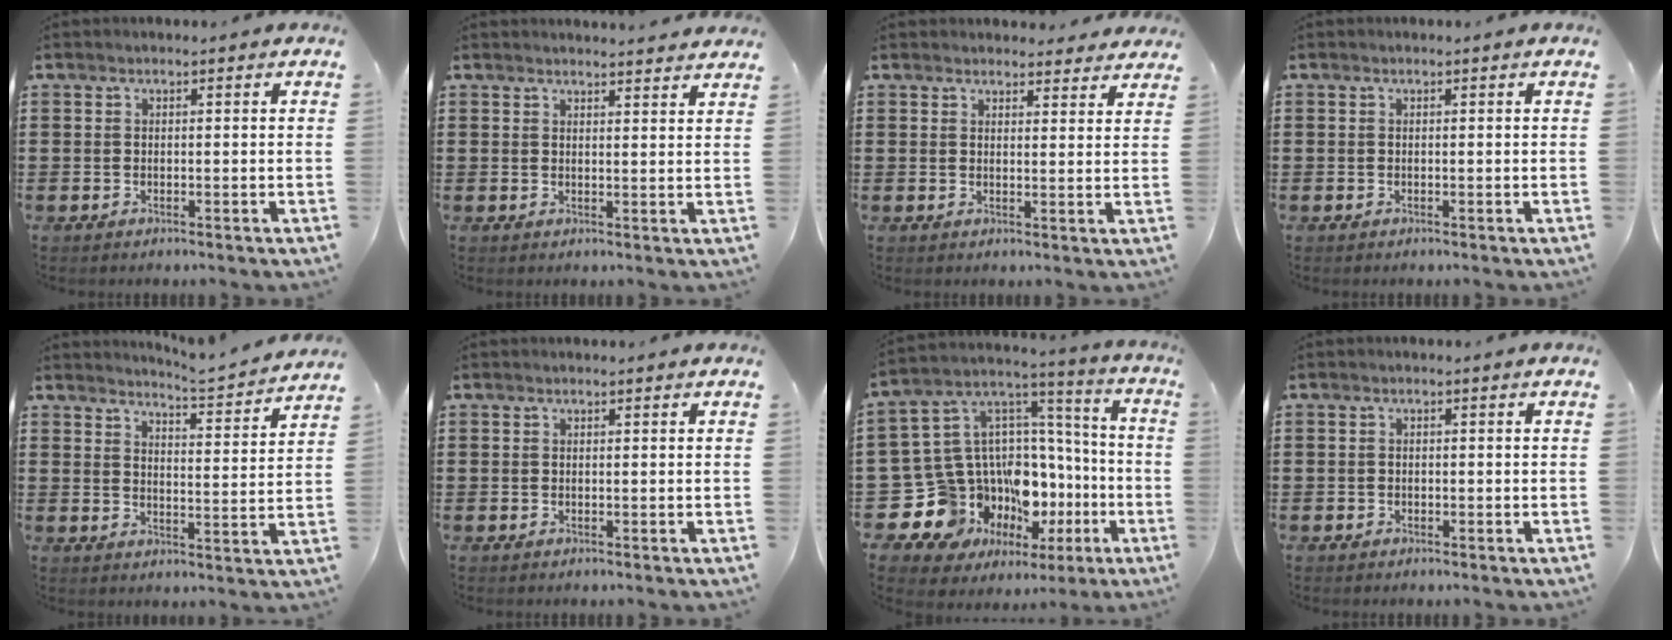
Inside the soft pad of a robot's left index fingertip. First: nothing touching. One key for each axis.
{"total": 2.3, "fx": 2.3, "fy": -0.2, "fz": 0.2, "tx": -0.001, "ty": -0.008, "tz": 0.043}
{"total": 2.9, "fx": 2.8, "fy": 0.6, "fz": 0.3, "tx": -0.004, "ty": -0.010, "tz": 0.052}
{"total": 0.0}
{"total": 4.1, "fx": 3.9, "fy": -0.8, "fz": 0.8, "tx": -0.026, "ty": -0.036, "tz": 0.062}
{"total": 0.0}
{"total": 16.7, "fx": -7.3, "fy": 12.8, "fz": 7.7, "tx": -0.199, "ty": -0.054, "tz": -0.073}
{"total": 0.6, "fx": -0.2, "fy": 0.6, "fz": 0.1, "tx": -0.006, "ty": 0.002, "tz": -0.006}